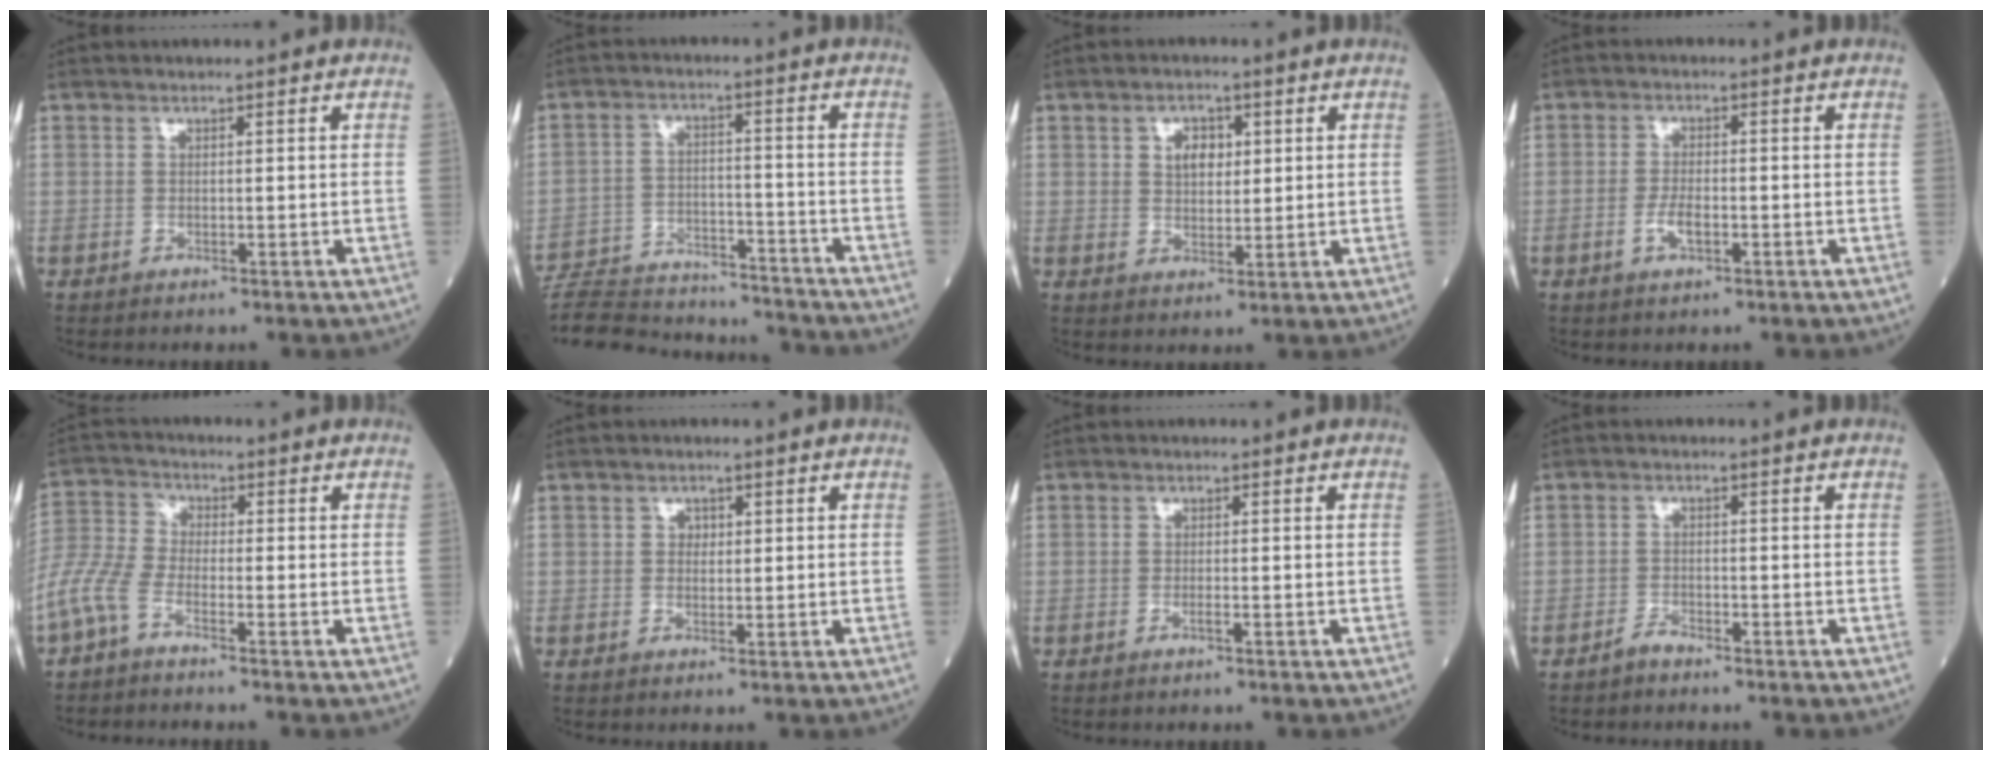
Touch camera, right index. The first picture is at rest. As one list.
[{"total": 19.0, "force": [-18.0, 3.0, 5.0], "torque": [-0.115, -0.001, -0.268]}, {"total": 4.2, "force": [1.4, 2.7, 2.8], "torque": [-0.046, 0.004, 0.027]}, {"total": 3.0, "force": [-1.1, 1.0, 2.7], "torque": [-0.055, 0.001, -0.021]}, {"total": 6.0, "force": [-3.8, 2.0, 4.3], "torque": [-0.115, 0.003, -0.092]}, {"total": 1.5, "force": [0.5, 1.2, 0.8], "torque": [-0.010, 0.001, 0.007]}, {"total": 1.0, "force": [-0.5, 0.0, 0.9], "torque": [-0.020, -0.001, -0.010]}, {"total": 1.6, "force": [-1.5, 0.3, 0.4], "torque": [-0.008, 0.000, -0.026]}]